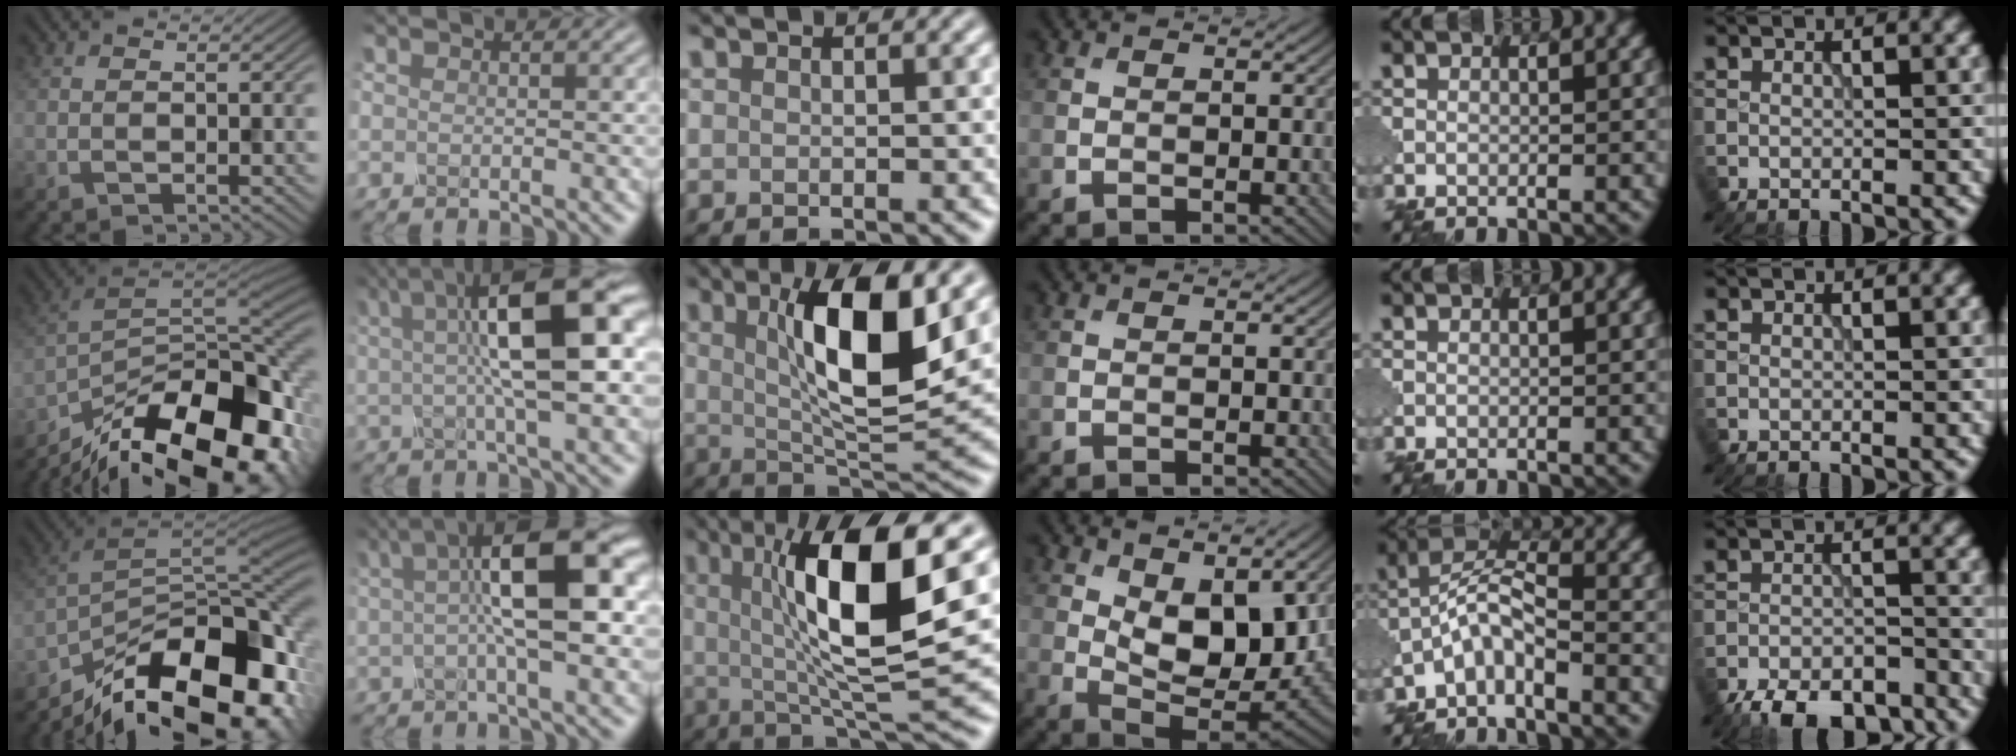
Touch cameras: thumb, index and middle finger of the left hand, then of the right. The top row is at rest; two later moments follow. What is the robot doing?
{"motion": "disassemble", "object": "glue stick"}